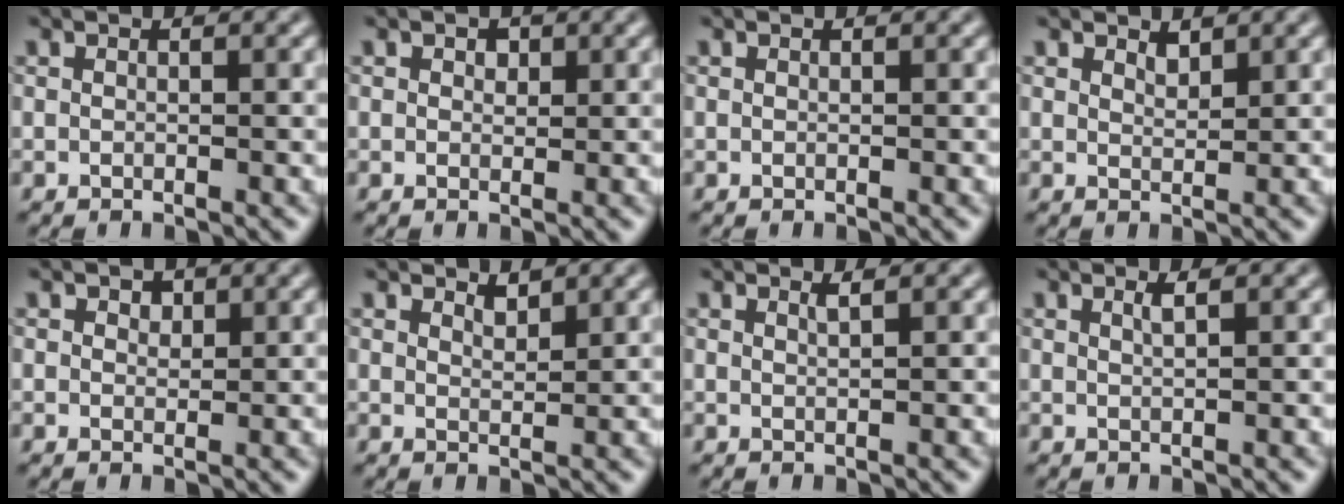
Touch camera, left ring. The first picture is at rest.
{"total": 1.0, "force": [0.5, 0.7, 0.4], "torque": [-0.006, -0.001, 0.006]}
{"total": 0.0}
{"total": 1.1, "force": [1.0, 0.3, 0.4], "torque": [-0.010, 0.000, 0.019]}
{"total": 1.1, "force": [0.7, 0.7, 0.4], "torque": [-0.005, -0.001, 0.008]}
{"total": 1.2, "force": [1.2, 0.2, 0.3], "torque": [-0.010, -0.001, 0.020]}
{"total": 0.8, "force": [0.6, 0.2, 0.5], "torque": [-0.002, 0.001, 0.010]}
{"total": 1.0, "force": [0.6, 0.2, 0.8], "torque": [-0.009, 0.001, 0.008]}